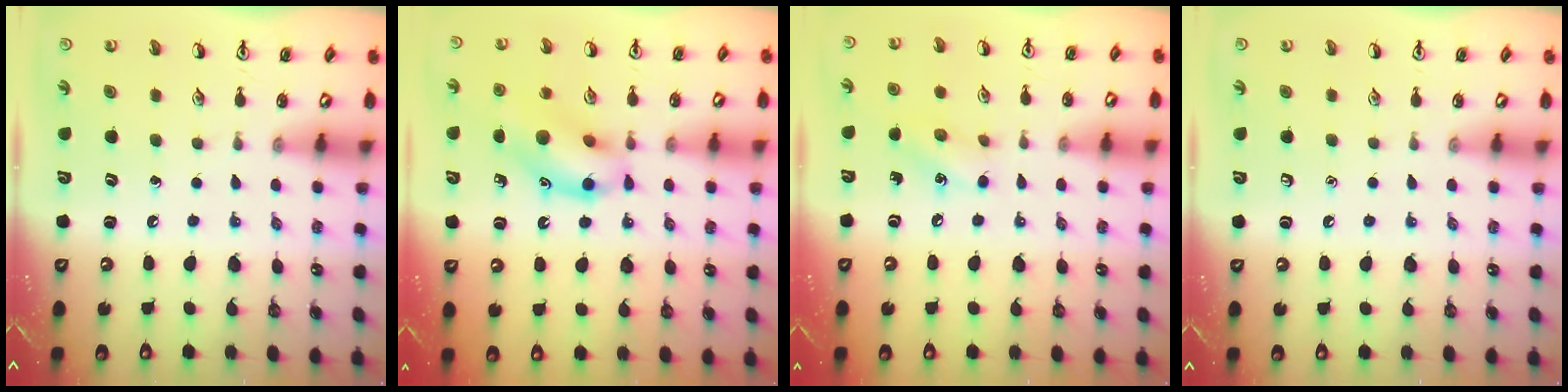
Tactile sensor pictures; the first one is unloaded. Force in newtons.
{"total": 13.6, "press": 13.3, "slide": 2.4}
{"total": 7.3, "press": 7.2, "slide": 1.3}
{"total": 0.0}